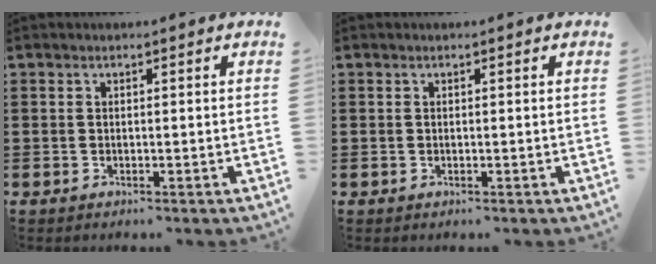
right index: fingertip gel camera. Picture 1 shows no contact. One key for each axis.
{"total": 0.0}